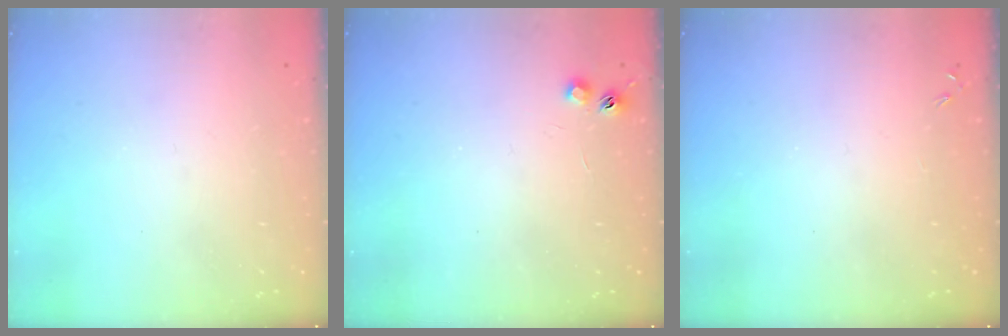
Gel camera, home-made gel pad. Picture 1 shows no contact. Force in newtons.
{"total": 4.5, "press": 4.4, "slide": 0.6}
{"total": 0.0}